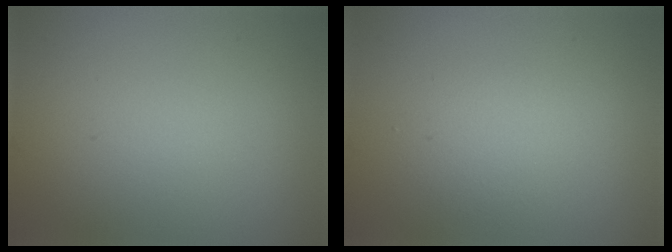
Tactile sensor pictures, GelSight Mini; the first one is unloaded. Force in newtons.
{"total": 1.8, "press": 1.8, "slide": 0.0}